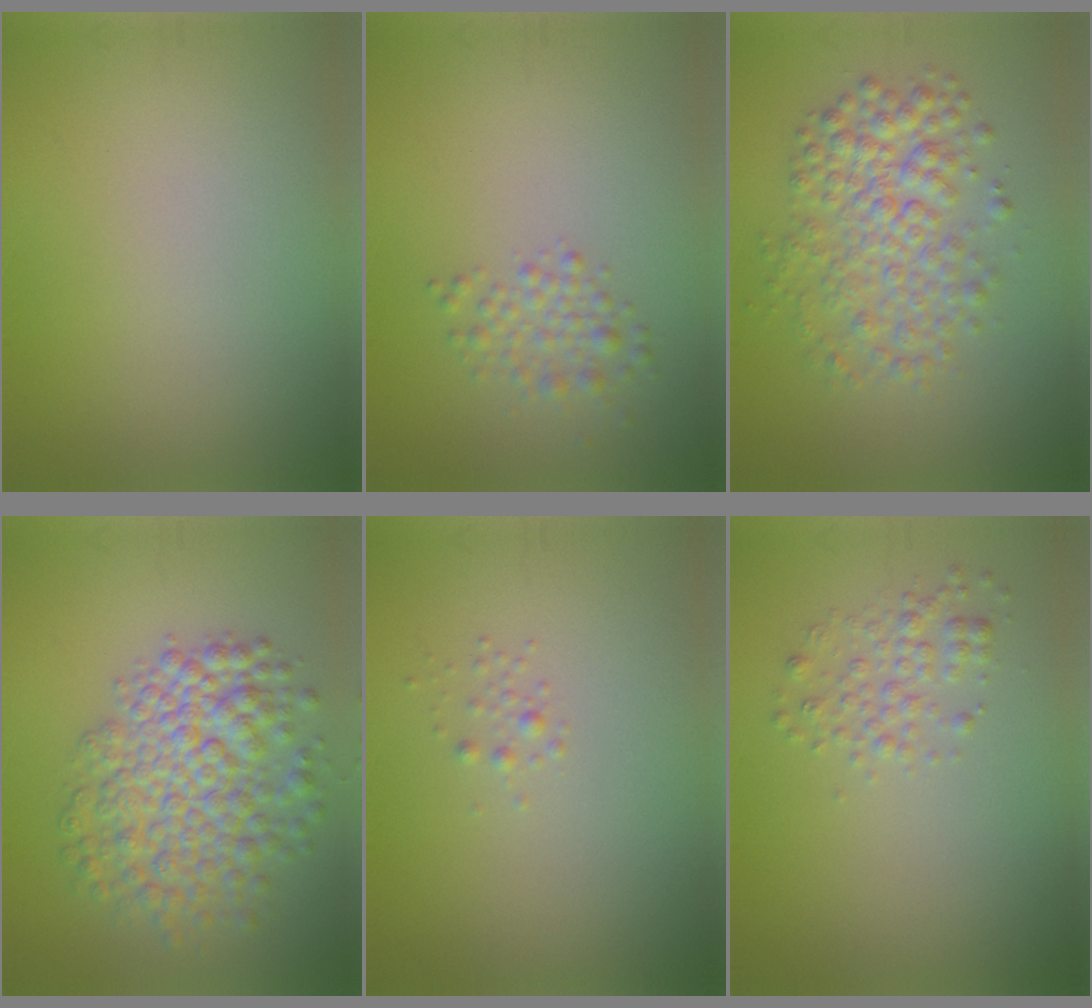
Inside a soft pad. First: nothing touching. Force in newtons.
{"total": 2.2, "press": 2.2, "slide": 0.1}
{"total": 5.2, "press": 5.2, "slide": 0.0}
{"total": 7.5, "press": 7.5, "slide": 0.2}
{"total": 0.7, "press": 0.7, "slide": 0.0}
{"total": 2.0, "press": 2.0, "slide": 0.1}